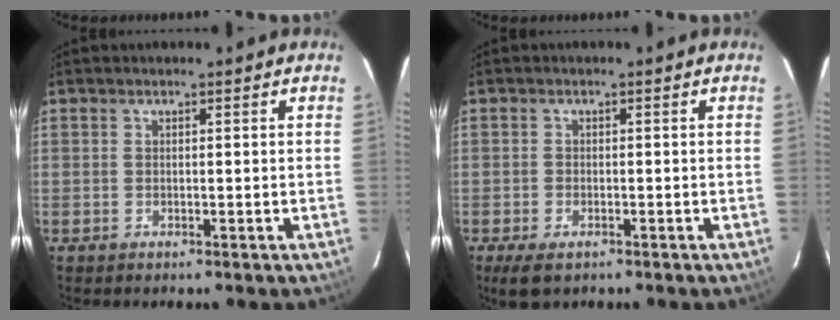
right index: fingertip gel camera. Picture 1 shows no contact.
{"total": 4.2, "force": [-2.7, 2.1, 2.5], "torque": [-0.061, -0.014, -0.048]}